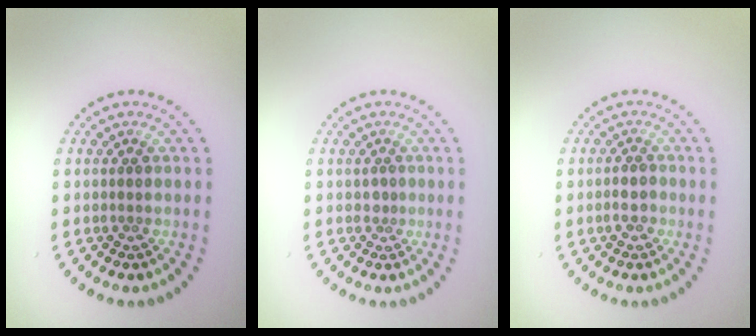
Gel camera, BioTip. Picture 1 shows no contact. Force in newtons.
{"total": 0.8, "press": 0.6, "slide": 0.5}
{"total": 1.5, "press": 1.4, "slide": 0.6}